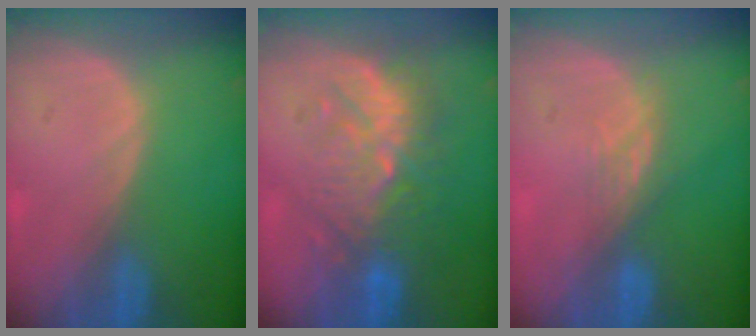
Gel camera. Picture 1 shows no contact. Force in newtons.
{"total": 9.0, "press": 8.9, "slide": 1.6}
{"total": 3.0, "press": 2.6, "slide": 1.5}